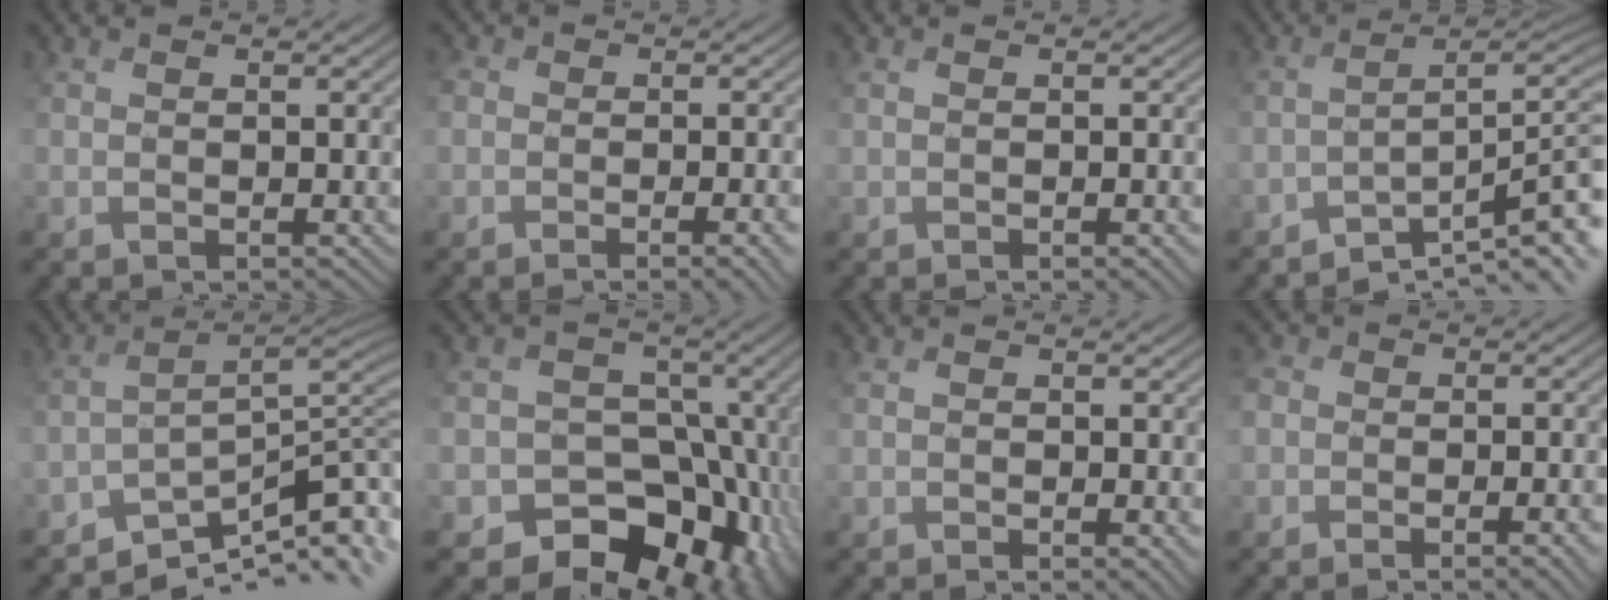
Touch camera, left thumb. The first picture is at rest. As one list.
[{"total": 5.8, "force": [-2.7, 3.1, 4.1], "torque": [-0.045, 0.003, -0.028]}, {"total": 1.8, "force": [-0.5, 0.1, 1.7], "torque": [-0.020, 0.007, -0.005]}, {"total": 9.5, "force": [-6.1, 1.6, 7.2], "torque": [-0.095, 0.007, -0.088]}, {"total": 8.5, "force": [-6.4, 1.5, 5.3], "torque": [-0.078, 0.015, -0.105]}, {"total": 13.0, "force": [-6.2, 10.8, 3.7], "torque": [-0.033, -0.017, -0.110]}, {"total": 1.0, "force": [-0.1, 0.0, 1.0], "torque": [-0.012, 0.002, 0.001]}, {"total": 6.4, "force": [-3.0, 3.7, 4.2], "torque": [-0.058, 0.004, -0.037]}]